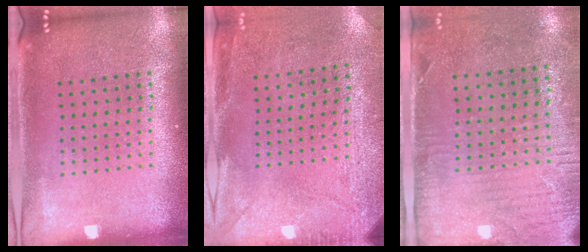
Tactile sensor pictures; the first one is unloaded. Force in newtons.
{"total": 3.0, "press": 2.3, "slide": 1.9}
{"total": 2.9, "press": 2.4, "slide": 1.7}